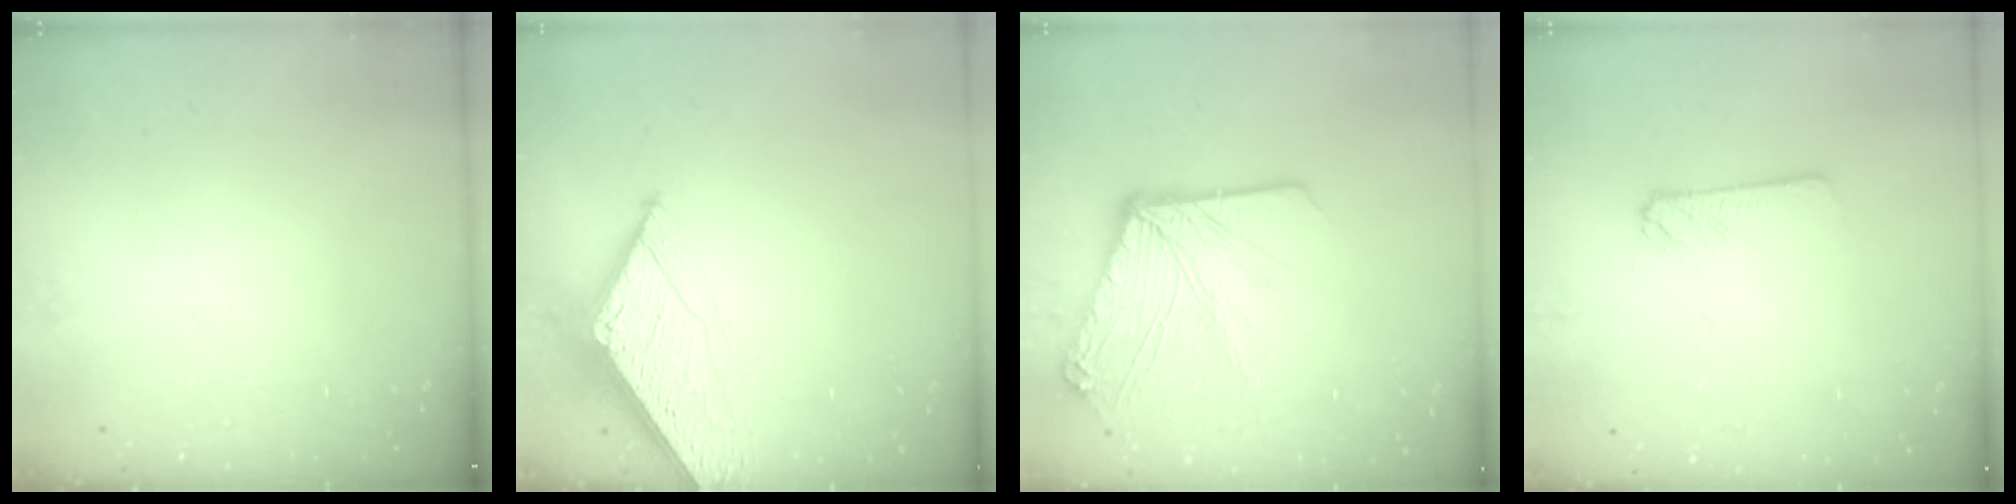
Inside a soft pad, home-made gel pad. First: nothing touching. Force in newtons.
{"total": 6.3, "press": 6.2, "slide": 0.9}
{"total": 14.5, "press": 14.5, "slide": 1.3}
{"total": 2.7, "press": 2.7, "slide": 0.2}